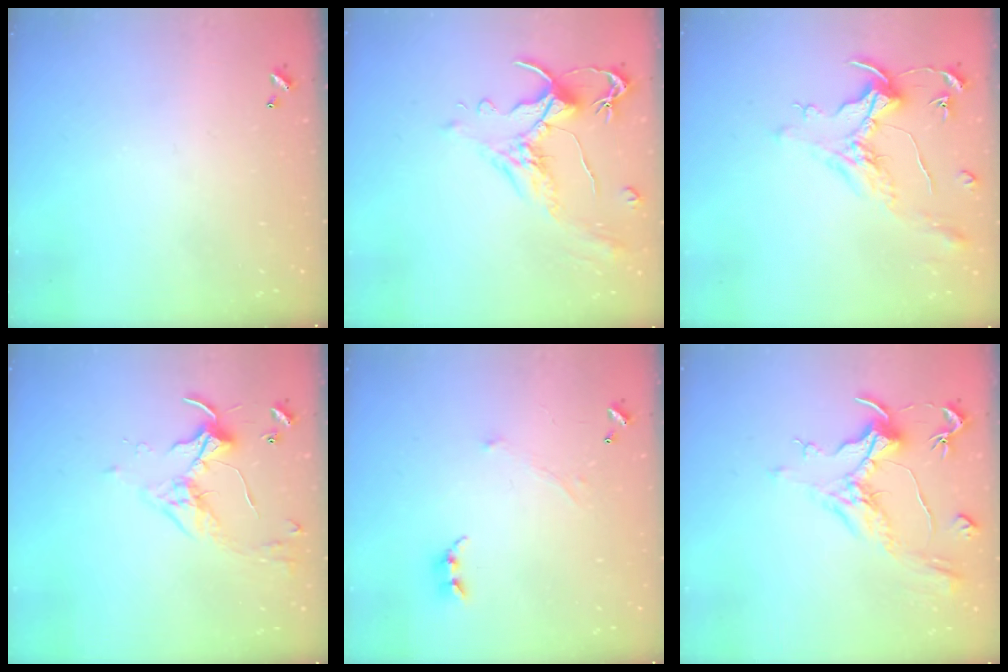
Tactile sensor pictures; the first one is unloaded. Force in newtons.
{"total": 1.6, "press": 1.0, "slide": 1.2}
{"total": 1.6, "press": 1.4, "slide": 0.7}
{"total": 3.7, "press": 3.6, "slide": 0.7}
{"total": 0.7, "press": 0.4, "slide": 0.5}
{"total": 1.1, "press": 0.1, "slide": 1.1}